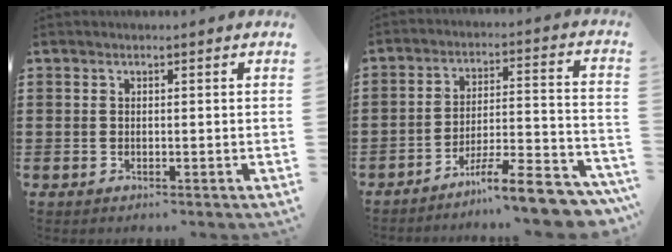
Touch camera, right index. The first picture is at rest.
{"total": 9.8, "force": [-8.3, 0.8, 5.2], "torque": [-0.069, 0.018, -0.156]}